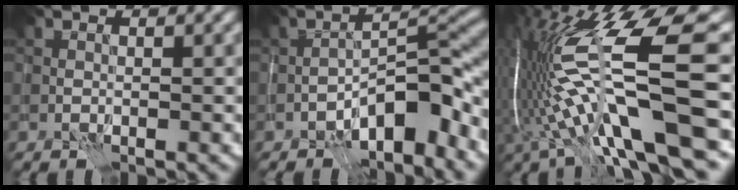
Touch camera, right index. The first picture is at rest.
{"total": 7.6, "force": [-4.6, 2.5, 5.4], "torque": [-0.070, 0.020, -0.085]}
{"total": 16.7, "force": [-2.0, 3.8, 16.1], "torque": [-0.302, 0.018, -0.029]}